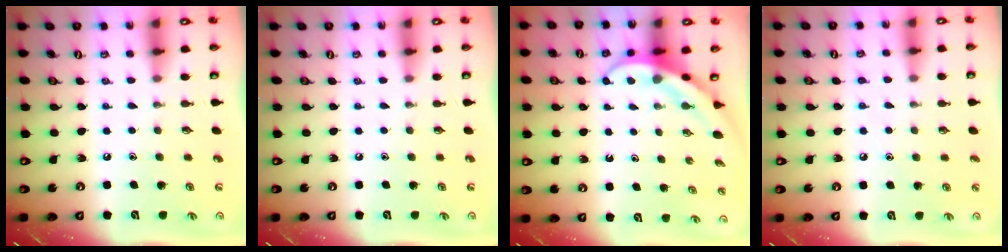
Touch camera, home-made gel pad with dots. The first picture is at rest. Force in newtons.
{"total": 0.0}
{"total": 4.0, "press": 4.0, "slide": 0.4}
{"total": 3.3, "press": 3.3, "slide": 0.5}